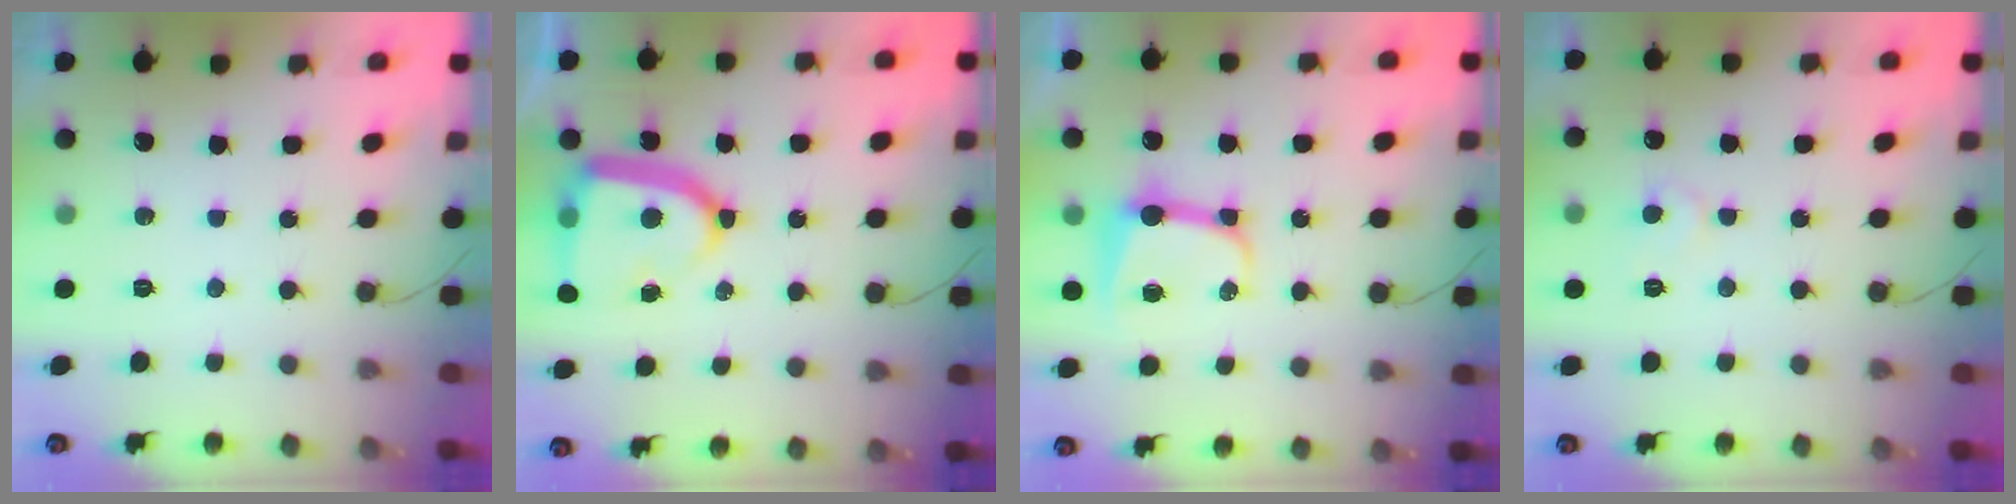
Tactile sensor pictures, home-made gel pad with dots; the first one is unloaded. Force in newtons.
{"total": 14.0, "press": 13.9, "slide": 1.4}
{"total": 8.3, "press": 8.3, "slide": 0.1}
{"total": 5.6, "press": 5.5, "slide": 0.5}